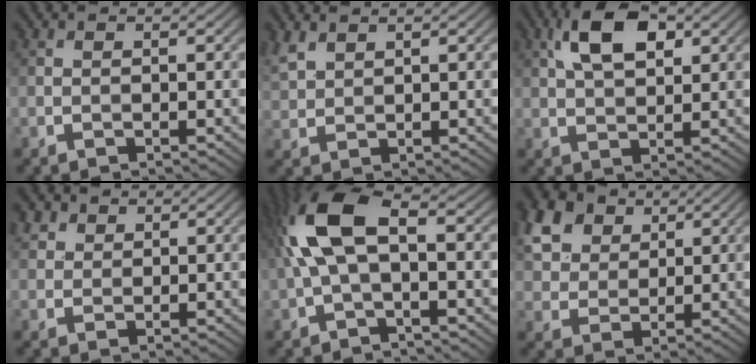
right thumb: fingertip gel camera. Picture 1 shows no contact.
{"total": 2.8, "force": [2.1, 1.2, 1.4], "torque": [-0.043, 0.006, 0.053]}
{"total": 7.3, "force": [2.9, 3.7, 5.6], "torque": [-0.115, 0.010, 0.049]}
{"total": 2.6, "force": [1.7, 1.8, 0.7], "torque": [-0.022, 0.002, 0.040]}
{"total": 9.0, "force": [0.9, 3.7, 8.2], "torque": [-0.183, 0.025, 0.006]}
{"total": 9.2, "force": [4.8, 6.3, 4.7], "torque": [-0.149, 0.023, 0.090]}